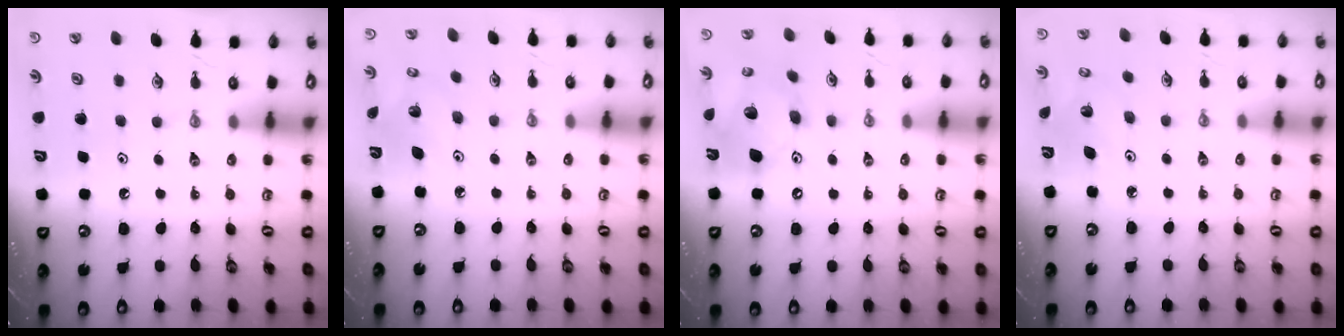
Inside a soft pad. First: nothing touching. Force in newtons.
{"total": 4.3, "press": 4.3, "slide": 0.4}
{"total": 15.3, "press": 15.1, "slide": 2.5}
{"total": 3.8, "press": 3.8, "slide": 0.3}